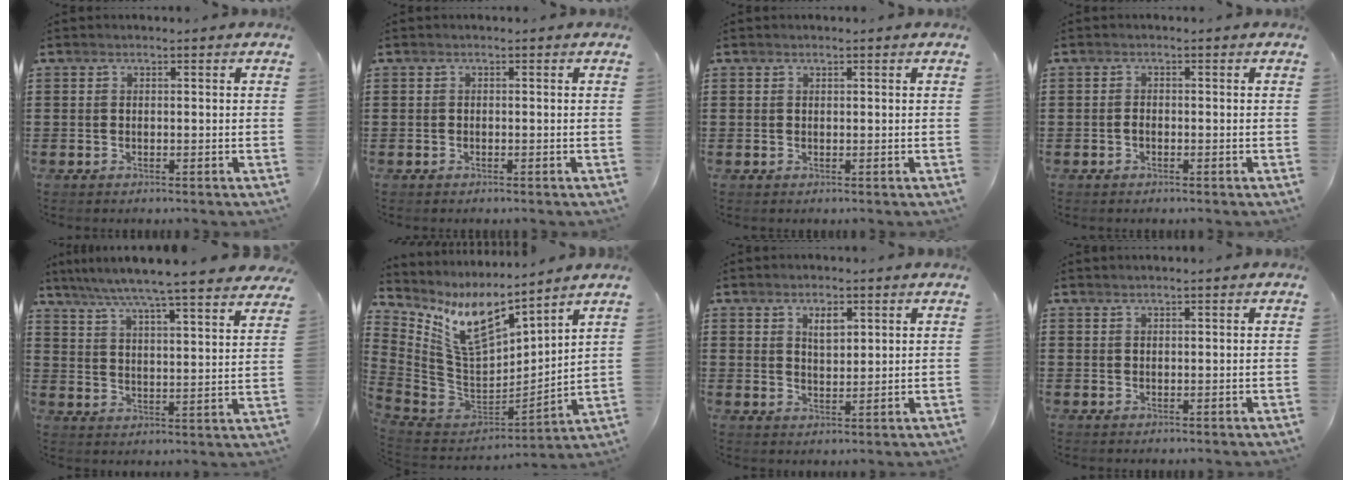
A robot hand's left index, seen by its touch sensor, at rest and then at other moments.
{"total": 0.0}
{"total": 0.6, "force": [0.5, 0.0, 0.3], "torque": [-0.007, -0.001, 0.011]}
{"total": 0.8, "force": [-0.3, 0.3, 0.7], "torque": [-0.016, -0.004, -0.005]}
{"total": 6.2, "force": [5.5, -1.0, 2.6], "torque": [-0.075, -0.043, 0.087]}
{"total": 11.0, "force": [6.4, 4.1, 7.9], "torque": [-0.183, -0.041, 0.115]}
{"total": 3.1, "force": [2.1, 1.1, 2.0], "torque": [-0.034, -0.001, 0.037]}
{"total": 0.9, "force": [0.8, -0.1, 0.3], "torque": [-0.008, -0.003, 0.016]}